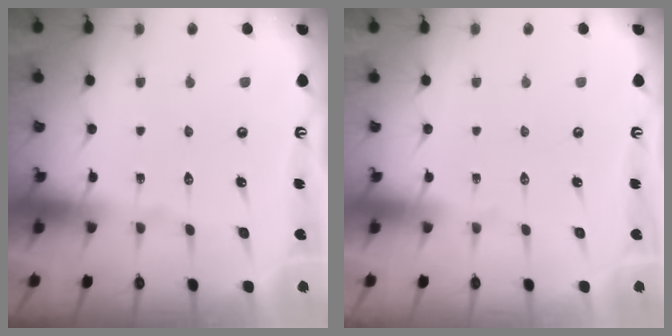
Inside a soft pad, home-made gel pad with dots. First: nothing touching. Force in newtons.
{"total": 0.0}